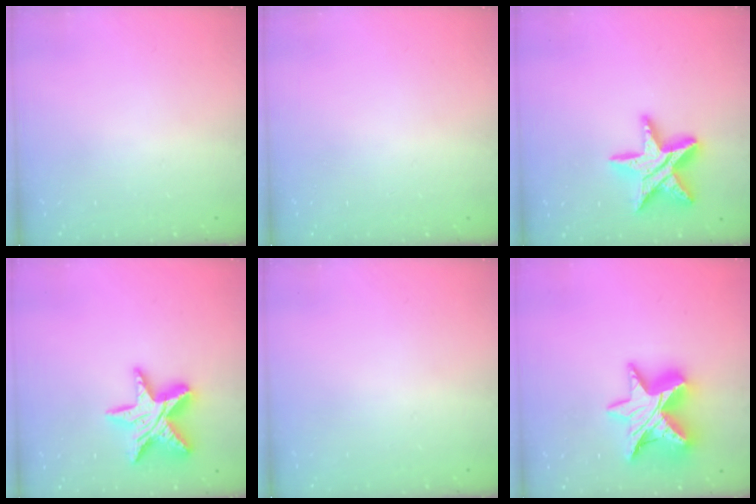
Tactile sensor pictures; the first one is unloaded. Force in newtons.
{"total": 0.0}
{"total": 16.5, "press": 16.5, "slide": 1.2}
{"total": 15.9, "press": 15.9, "slide": 1.2}
{"total": 0.0}
{"total": 16.8, "press": 16.7, "slide": 1.7}